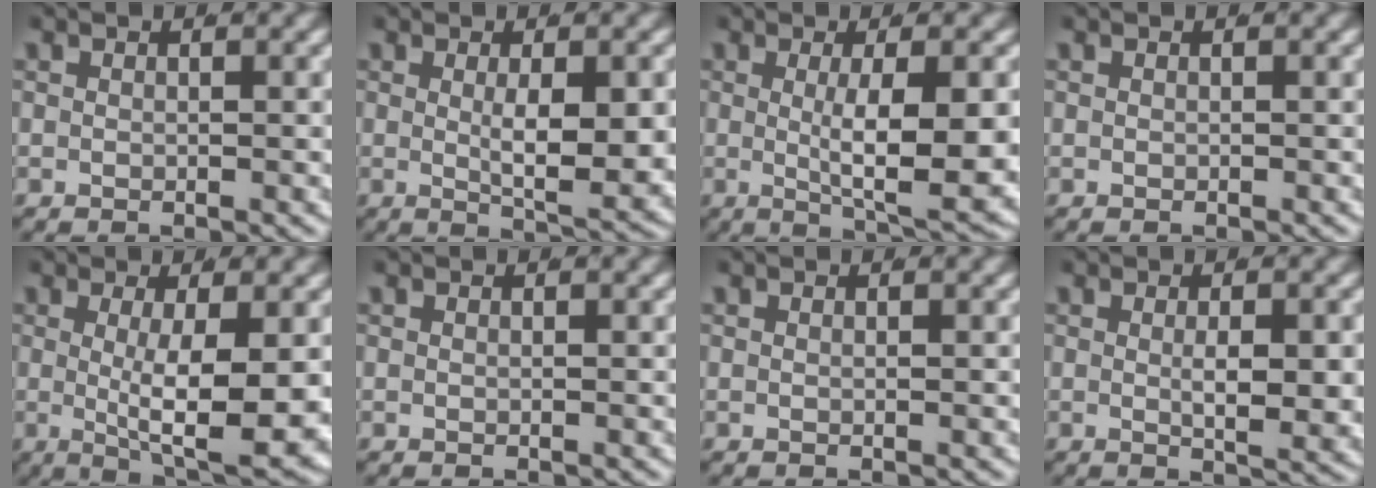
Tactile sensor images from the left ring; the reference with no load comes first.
{"total": 5.2, "force": [0.1, 1.1, 5.1], "torque": [-0.081, -0.019, 0.010]}
{"total": 8.2, "force": [-0.3, 1.5, 8.0], "torque": [-0.112, -0.016, 0.006]}
{"total": 0.0}
{"total": 9.0, "force": [-0.5, 2.1, 8.7], "torque": [-0.123, -0.022, 0.007]}
{"total": 0.0}
{"total": 0.0}
{"total": 3.1, "force": [0.1, 0.2, 3.1], "torque": [-0.047, -0.010, 0.005]}